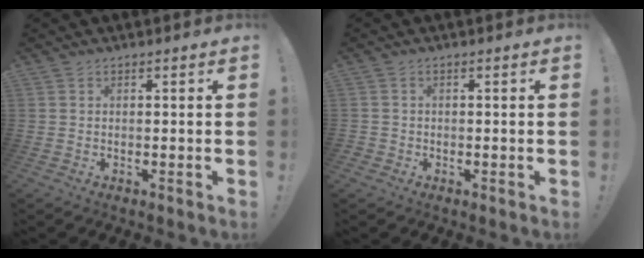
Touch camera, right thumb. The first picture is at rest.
{"total": 1.2, "force": [-0.6, 1.0, 0.2], "torque": [-0.010, 0.005, -0.010]}